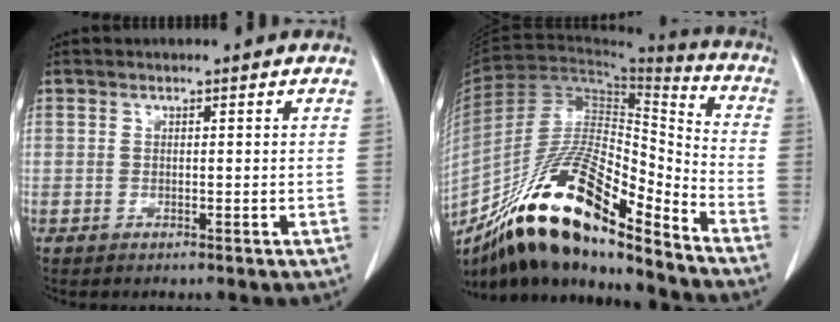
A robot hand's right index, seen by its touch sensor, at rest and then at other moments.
{"total": 22.3, "force": [-15.5, 4.4, 15.4], "torque": [-0.284, -0.007, -0.276]}